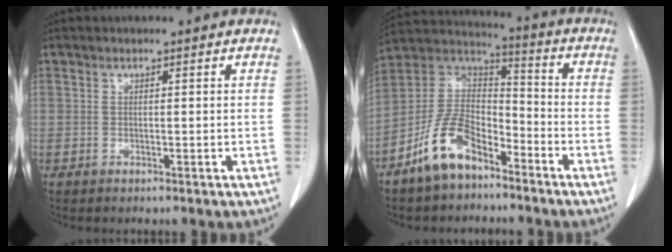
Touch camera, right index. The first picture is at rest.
{"total": 12.1, "force": [-7.8, 5.9, 7.1], "torque": [-0.150, 0.018, -0.154]}